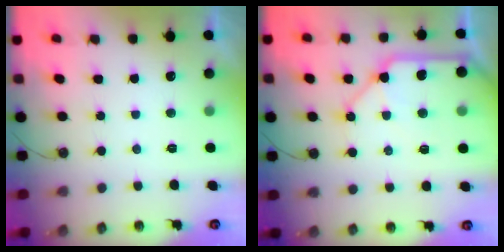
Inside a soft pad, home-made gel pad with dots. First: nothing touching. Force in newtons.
{"total": 14.3, "press": 14.2, "slide": 1.7}